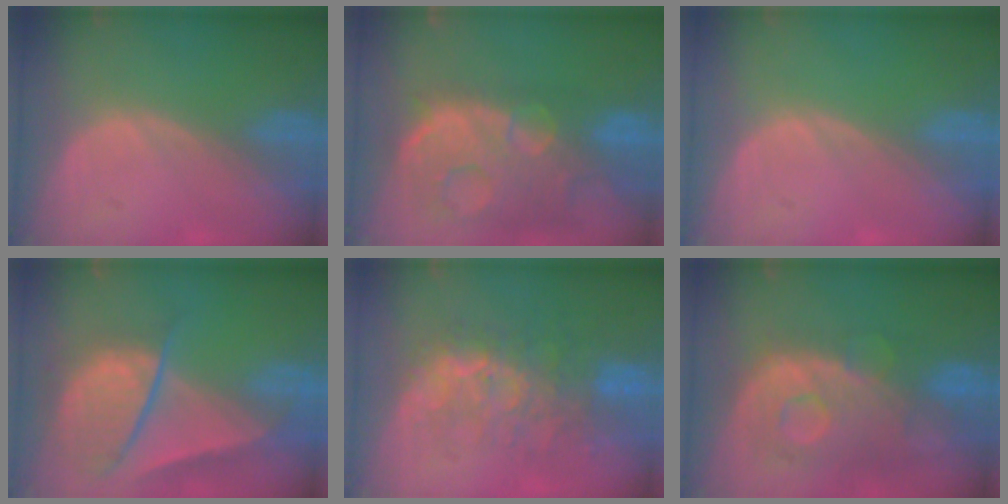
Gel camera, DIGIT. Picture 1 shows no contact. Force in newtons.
{"total": 14.3, "press": 11.6, "slide": 8.4}
{"total": 0.0}
{"total": 9.4, "press": 7.9, "slide": 5.1}
{"total": 9.1, "press": 8.5, "slide": 3.1}
{"total": 11.3, "press": 9.8, "slide": 5.7}